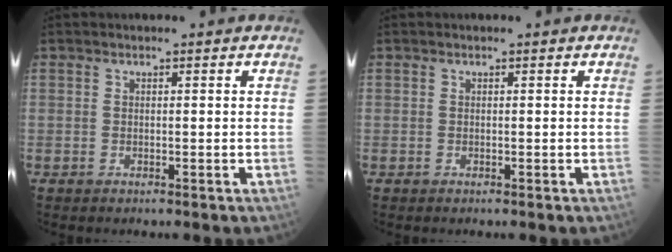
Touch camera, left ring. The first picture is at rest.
{"total": 0.0}